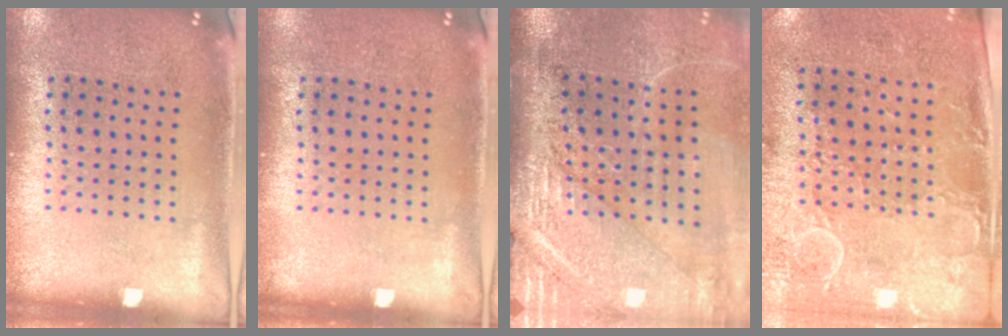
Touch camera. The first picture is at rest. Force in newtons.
{"total": 0.0}
{"total": 3.8, "press": 3.4, "slide": 1.6}
{"total": 2.9, "press": 2.3, "slide": 1.7}